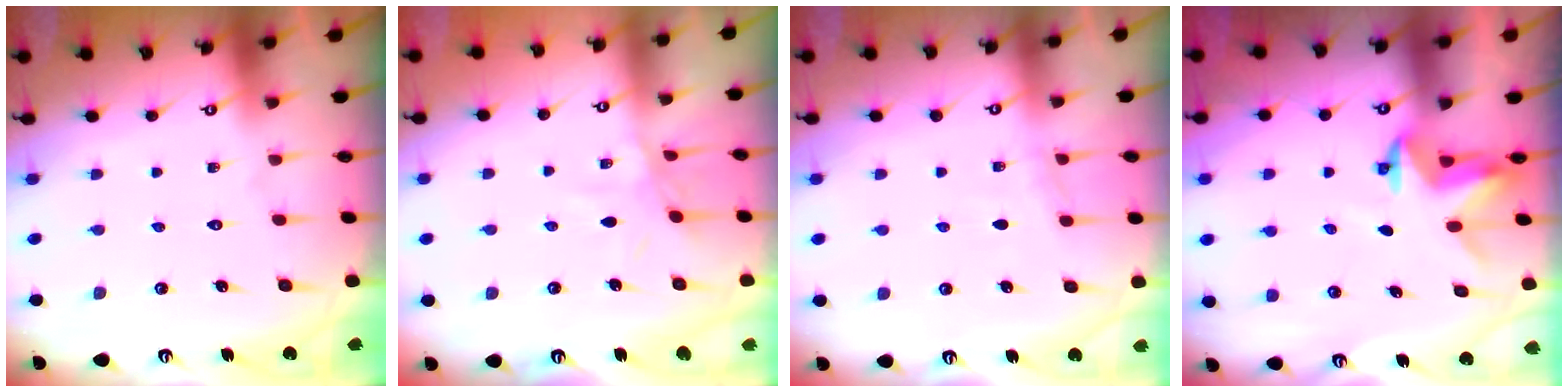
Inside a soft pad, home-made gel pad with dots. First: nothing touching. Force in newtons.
{"total": 5.7, "press": 5.6, "slide": 0.7}
{"total": 4.3, "press": 4.3, "slide": 0.5}
{"total": 3.2, "press": 3.2, "slide": 0.1}